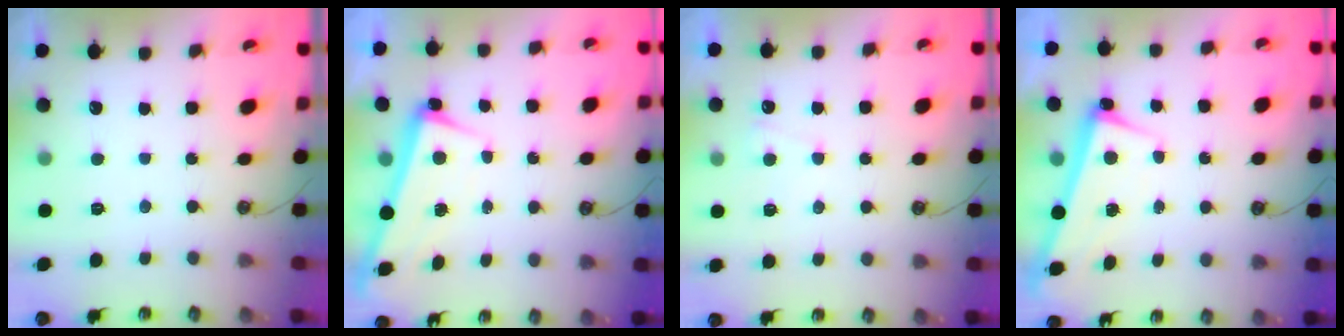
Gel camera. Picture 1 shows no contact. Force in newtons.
{"total": 2.4, "press": 2.3, "slide": 0.9}
{"total": 5.0, "press": 5.0, "slide": 0.5}
{"total": 2.6, "press": 2.4, "slide": 0.9}